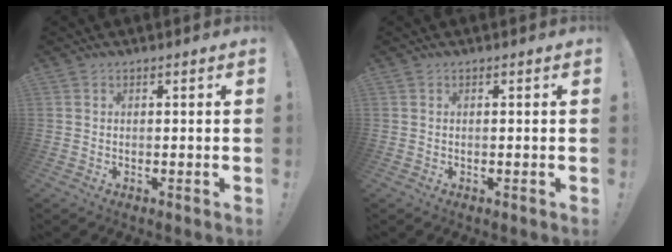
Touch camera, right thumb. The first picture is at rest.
{"total": 0.7, "force": [0.1, -0.4, 0.6], "torque": [-0.006, -0.004, -0.001]}